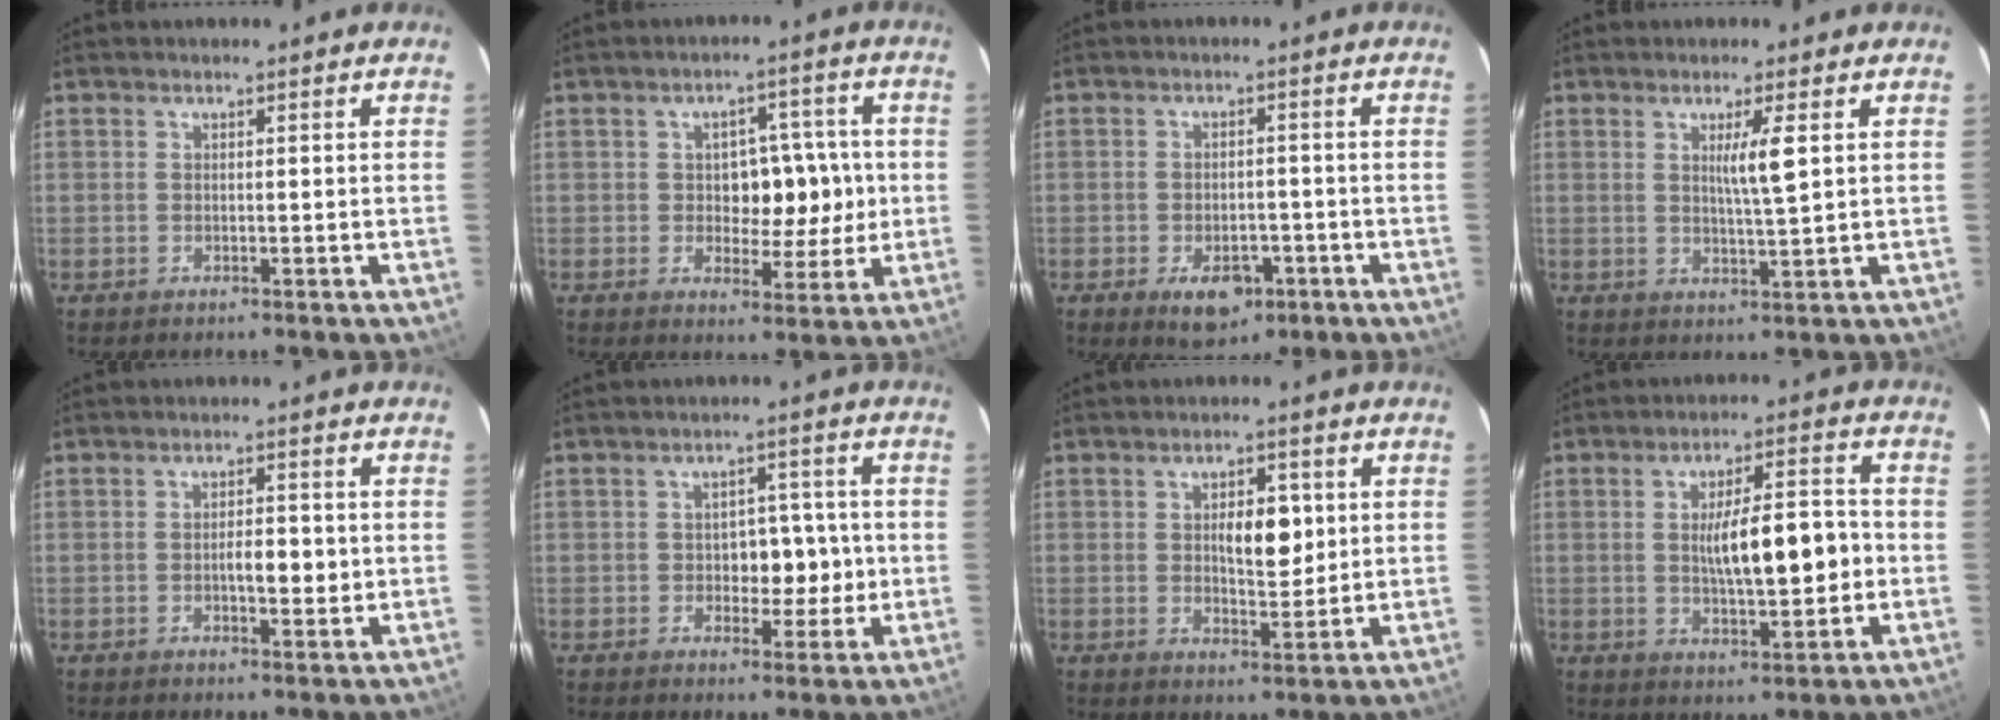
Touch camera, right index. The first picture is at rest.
{"total": 7.8, "force": [0.1, 4.6, 6.3], "torque": [-0.079, 0.023, 0.010]}
{"total": 6.1, "force": [-3.1, 3.4, 4.0], "torque": [-0.059, 0.000, -0.039]}
{"total": 4.2, "force": [1.2, -0.5, 4.0], "torque": [-0.071, -0.008, 0.022]}
{"total": 3.8, "force": [-0.4, 1.2, 3.5], "torque": [-0.055, 0.001, -0.004]}
{"total": 5.7, "force": [-0.5, 3.5, 4.5], "torque": [-0.051, 0.015, -0.003]}
{"total": 6.1, "force": [1.2, 2.5, 5.4], "torque": [-0.080, 0.001, 0.023]}
{"total": 10.6, "force": [-0.3, 2.5, 10.3], "torque": [-0.168, 0.013, -0.002]}